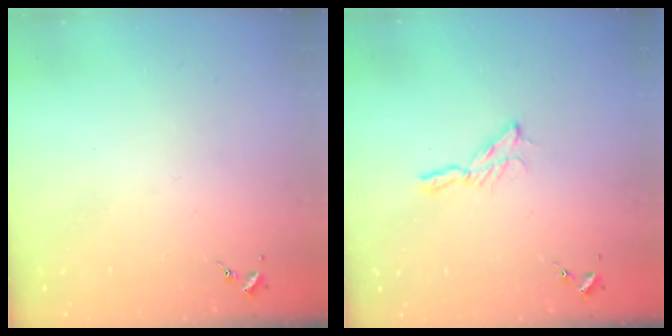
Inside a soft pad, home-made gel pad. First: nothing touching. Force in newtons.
{"total": 5.4, "press": 5.4, "slide": 0.4}